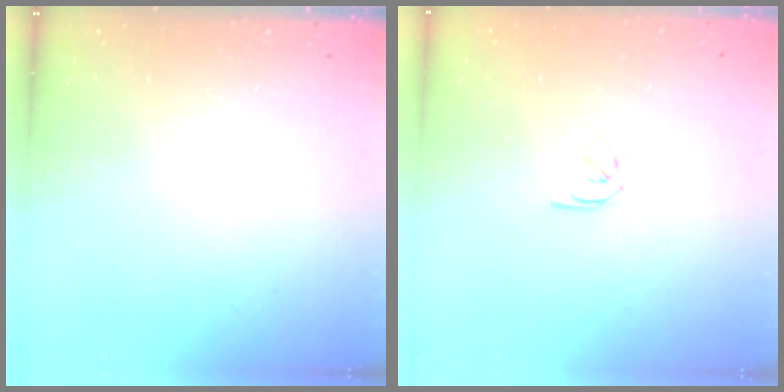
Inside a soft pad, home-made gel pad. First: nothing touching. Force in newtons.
{"total": 2.3, "press": 2.2, "slide": 0.3}